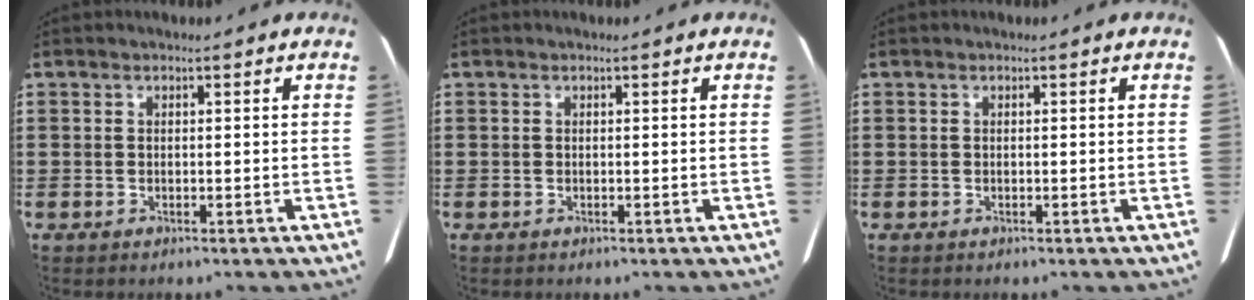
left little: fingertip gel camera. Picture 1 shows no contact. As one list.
[{"total": 0.0}, {"total": 0.0}]